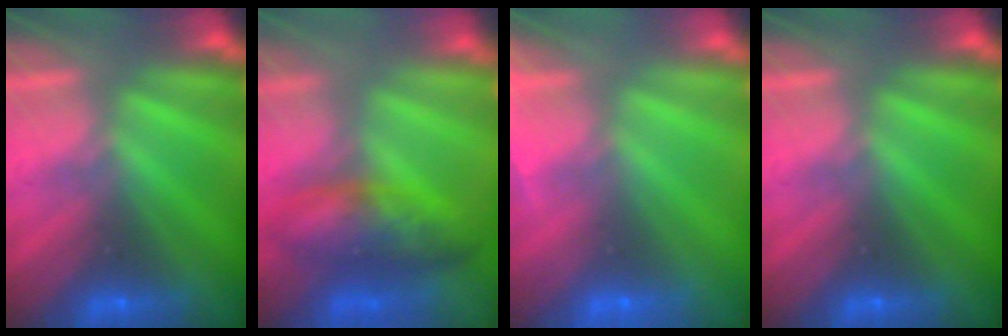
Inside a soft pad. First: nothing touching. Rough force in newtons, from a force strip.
{"total": 7.8}
{"total": 7.4}
{"total": 0.0}